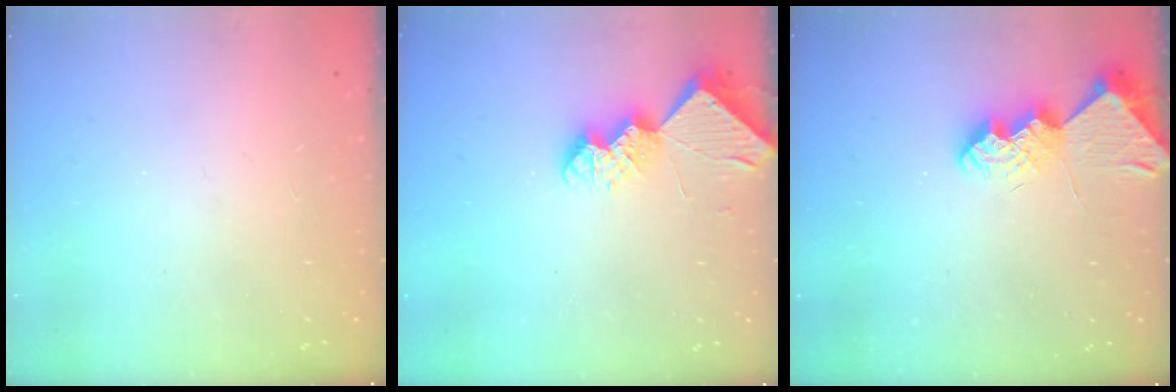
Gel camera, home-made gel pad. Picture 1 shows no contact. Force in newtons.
{"total": 8.8, "press": 8.7, "slide": 0.9}
{"total": 8.6, "press": 8.6, "slide": 0.7}